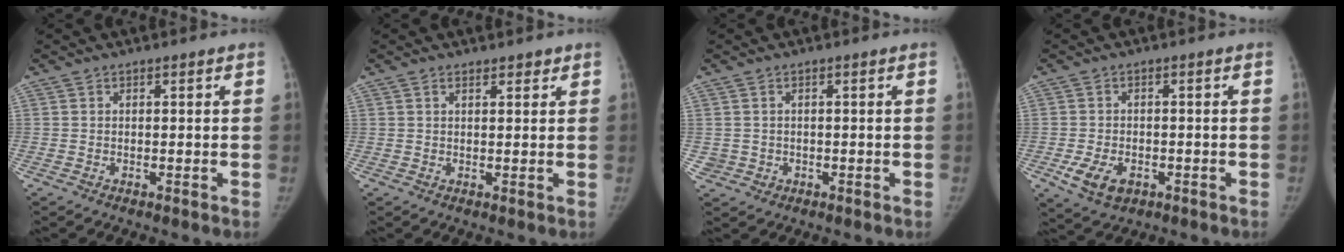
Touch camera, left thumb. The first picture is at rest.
{"total": 2.0, "force": [1.5, 0.9, 1.0], "torque": [-0.005, -0.008, 0.018]}
{"total": 2.2, "force": [-0.1, 2.2, 0.4], "torque": [-0.001, 0.003, 0.007]}
{"total": 6.3, "force": [-2.4, 4.2, 4.1], "torque": [-0.072, 0.001, -0.034]}